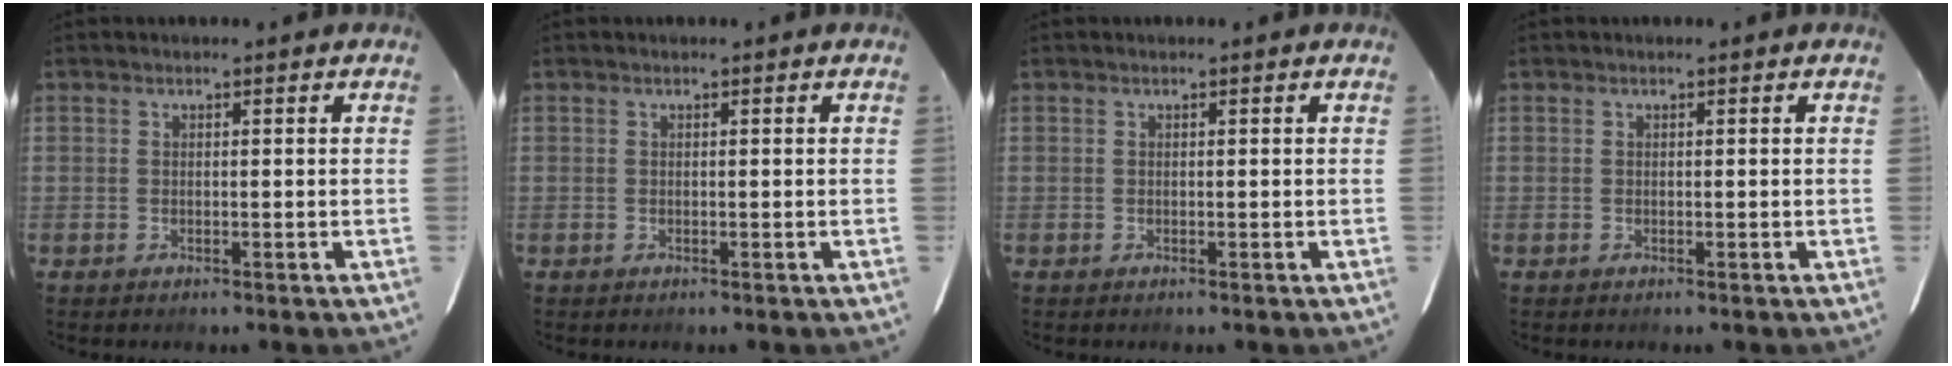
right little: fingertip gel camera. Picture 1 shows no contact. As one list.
[{"total": 0.0}, {"total": 0.0}, {"total": 0.0}]